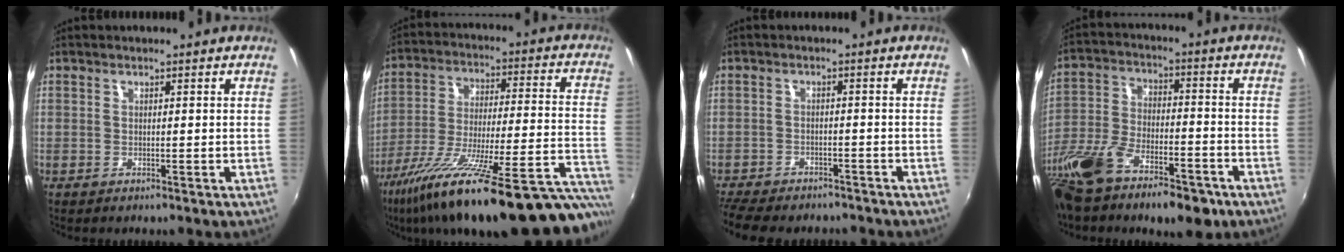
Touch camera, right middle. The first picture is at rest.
{"total": 32.9, "force": [-25.7, 4.3, 20.1], "torque": [-0.282, -0.081, -0.379]}
{"total": 10.5, "force": [-9.1, 3.2, 4.0], "torque": [-0.104, -0.024, -0.144]}
{"total": 19.6, "force": [-13.2, 7.2, 12.6], "torque": [-0.262, -0.050, -0.229]}